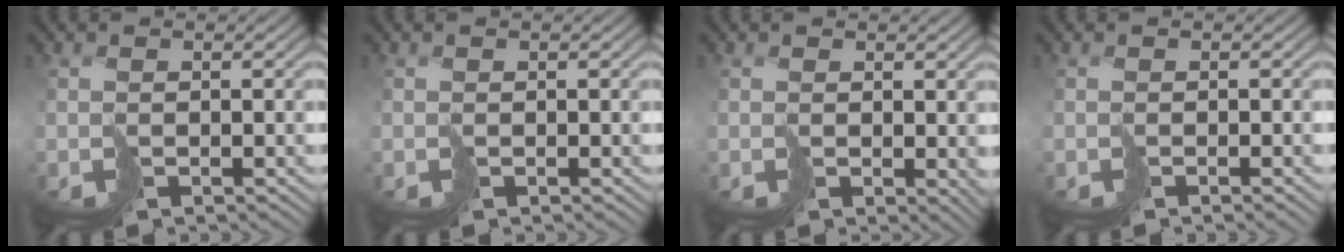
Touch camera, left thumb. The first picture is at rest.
{"total": 0.0}
{"total": 2.1, "force": [0.8, 1.3, 1.4], "torque": [-0.029, -0.003, 0.017]}
{"total": 0.8, "force": [-0.7, -0.4, 0.2], "torque": [-0.001, 0.003, -0.011]}